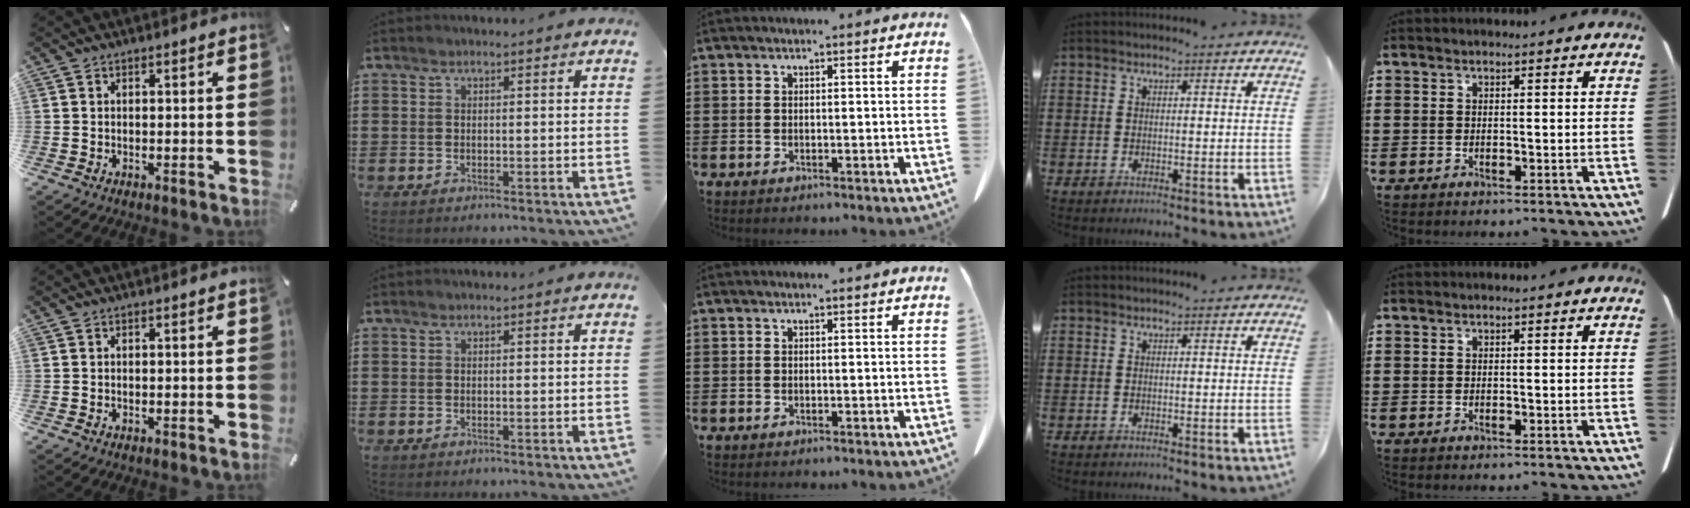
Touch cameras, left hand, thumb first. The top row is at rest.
{}